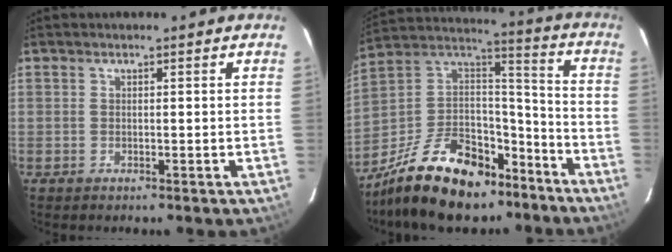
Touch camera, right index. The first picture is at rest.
{"total": 24.3, "force": [-16.7, 12.0, 13.0], "torque": [-0.265, 0.033, -0.256]}